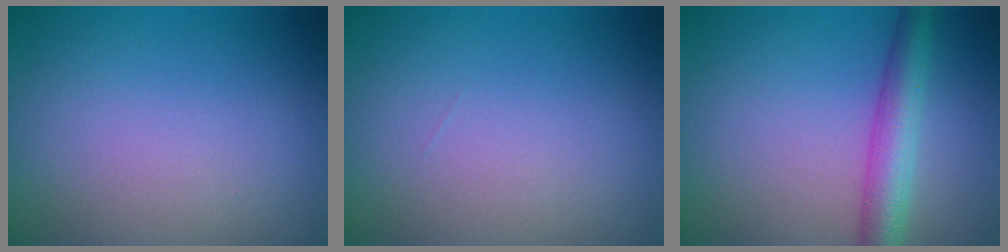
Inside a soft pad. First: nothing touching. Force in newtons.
{"total": 0.0}
{"total": 4.5, "press": 4.5, "slide": 0.1}